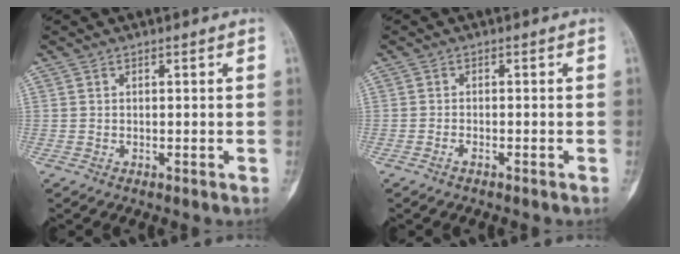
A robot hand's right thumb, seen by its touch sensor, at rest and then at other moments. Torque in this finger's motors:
{"motor_torque": [-0.72, -0.04, 0.24, 0.09, -0.06]}